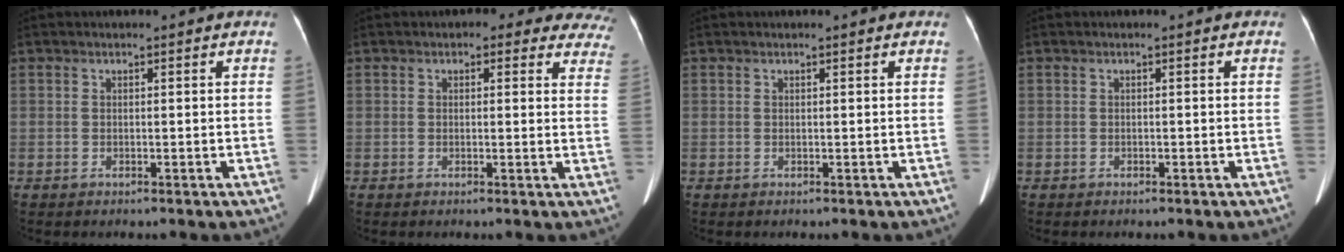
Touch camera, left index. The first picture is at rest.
{"total": 10.9, "force": [9.3, 4.6, 3.4], "torque": [0.008, -0.004, 0.063]}
{"total": 0.6, "force": [0.6, 0.0, 0.2], "torque": [-0.002, 0.016, 0.008]}
{"total": 0.0}